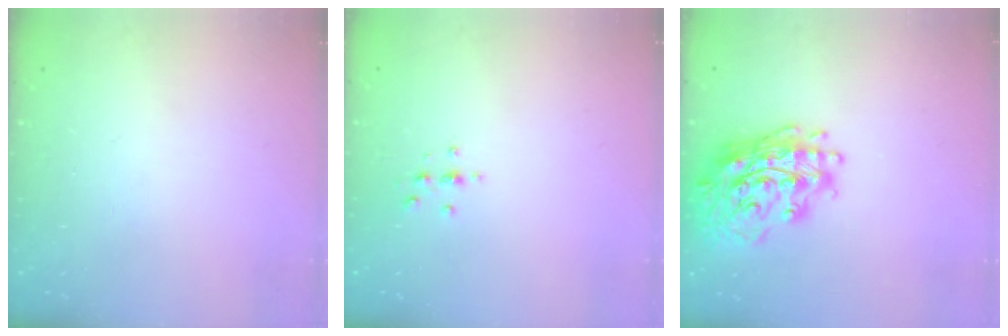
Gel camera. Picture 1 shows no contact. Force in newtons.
{"total": 2.2, "press": 2.1, "slide": 0.2}
{"total": 19.4, "press": 19.2, "slide": 3.0}